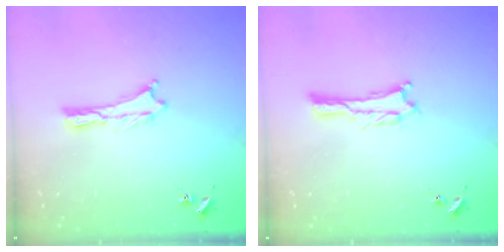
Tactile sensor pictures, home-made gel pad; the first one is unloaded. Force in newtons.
{"total": 0.9, "press": 0.9, "slide": 0.1}